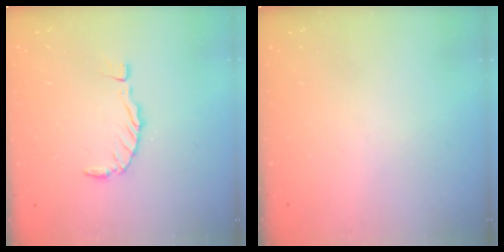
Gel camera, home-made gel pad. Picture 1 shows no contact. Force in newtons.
{"total": 0.0}